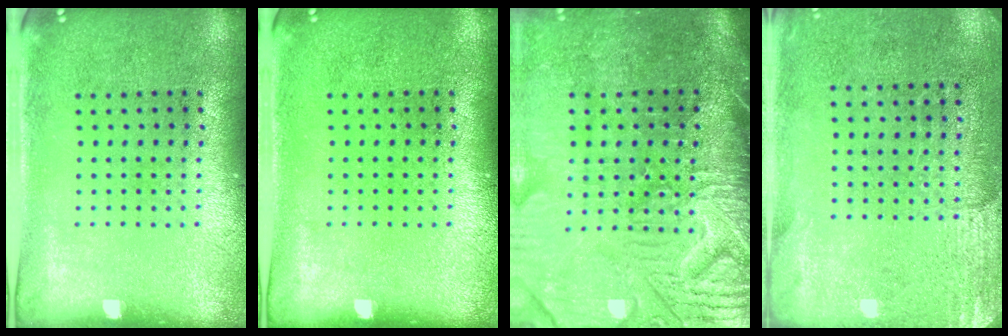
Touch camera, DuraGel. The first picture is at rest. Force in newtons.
{"total": 0.0}
{"total": 4.6, "press": 4.0, "slide": 2.2}
{"total": 2.7, "press": 2.4, "slide": 1.3}